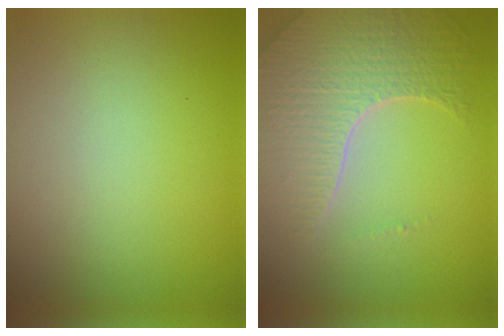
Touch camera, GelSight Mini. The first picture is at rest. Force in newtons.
{"total": 6.0, "press": 4.8, "slide": 3.5}